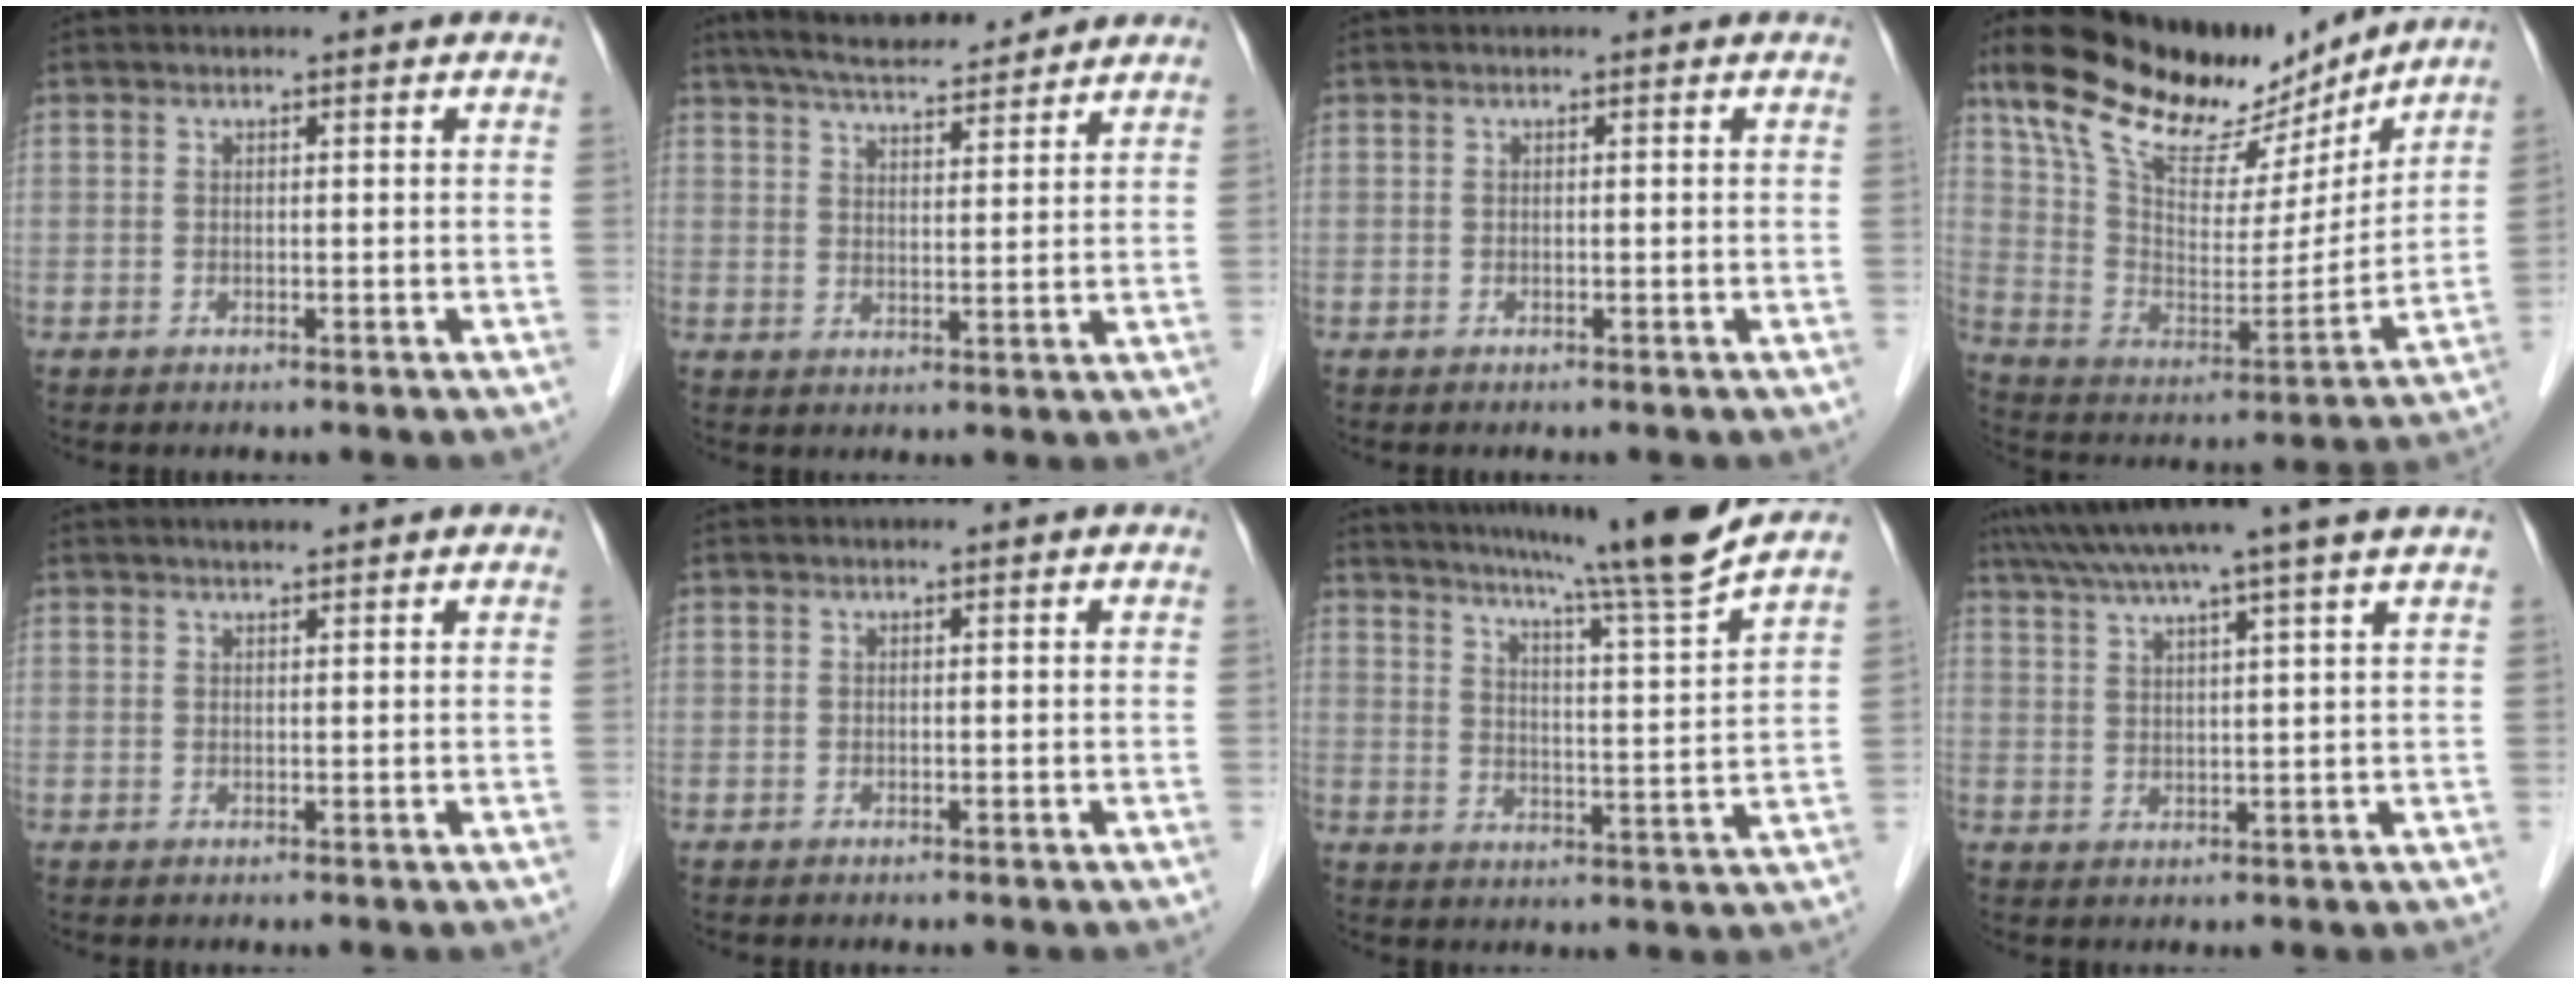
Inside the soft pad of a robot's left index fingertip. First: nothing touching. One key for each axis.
{"total": 10.8, "fx": 9.7, "fy": 1.3, "fz": 4.7, "tx": -0.079, "ty": 0.019, "tz": 0.149}
{"total": 0.0}
{"total": 21.7, "fx": 17.2, "fy": 6.4, "fz": 11.6, "tx": -0.203, "ty": 0.004, "tz": 0.292}
{"total": 1.7, "fx": 1.4, "fy": 0.2, "fz": 1.0, "tx": -0.021, "ty": 0.006, "tz": 0.025}
{"total": 0.0}
{"total": 14.8, "fx": 12.7, "fy": -2.9, "fz": 7.1, "tx": -0.117, "ty": -0.039, "tz": 0.176}
{"total": 10.6, "fx": 8.7, "fy": -2.4, "fz": 5.6, "tx": -0.092, "ty": 0.009, "tz": 0.123}